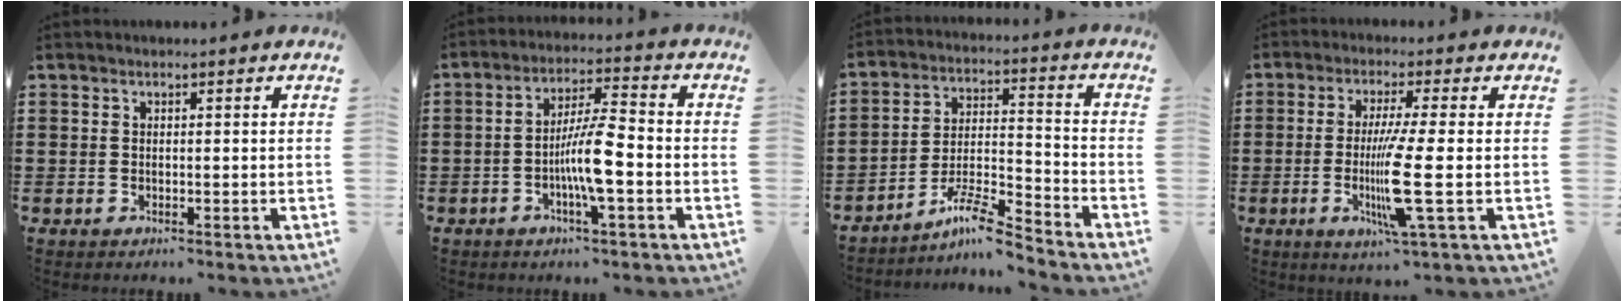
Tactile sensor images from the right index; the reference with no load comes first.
{"total": 7.7, "force": [-2.2, 1.1, 7.3], "torque": [-0.145, -0.005, -0.048]}
{"total": 8.5, "force": [-7.3, 0.7, 4.2], "torque": [-0.082, 0.008, -0.141]}
{"total": 9.1, "force": [-1.5, -0.2, 9.0], "torque": [-0.181, -0.030, -0.034]}